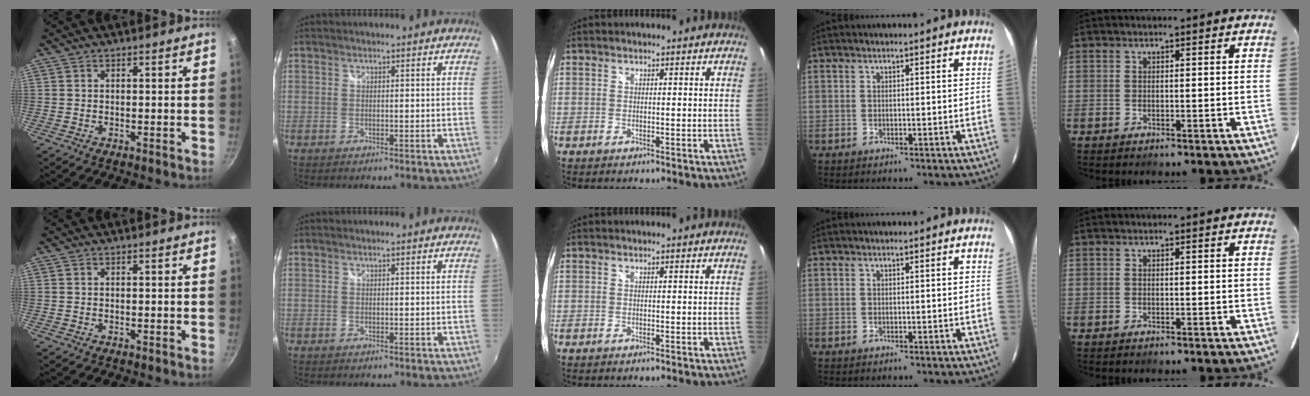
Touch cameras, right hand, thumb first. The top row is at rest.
{}